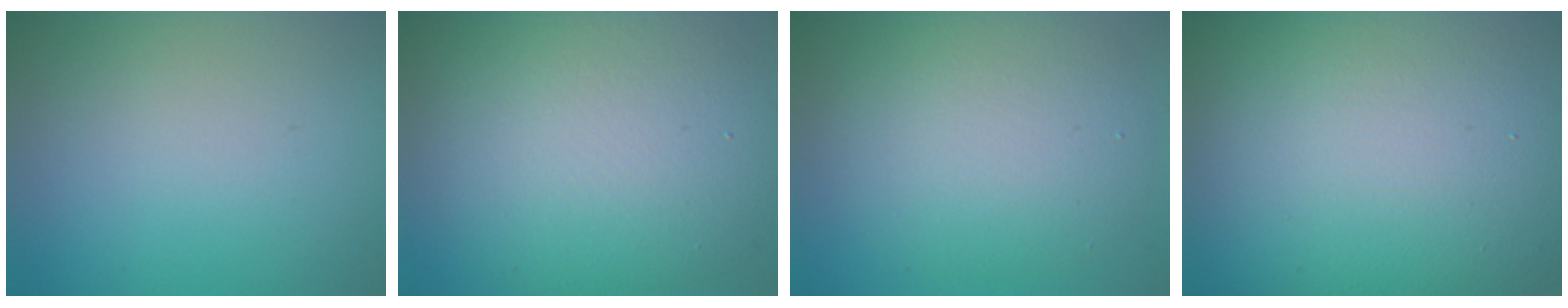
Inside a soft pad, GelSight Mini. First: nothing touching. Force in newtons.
{"total": 10.7, "press": 10.6, "slide": 0.6}
{"total": 6.2, "press": 6.1, "slide": 0.5}
{"total": 22.1, "press": 22.1, "slide": 1.2}